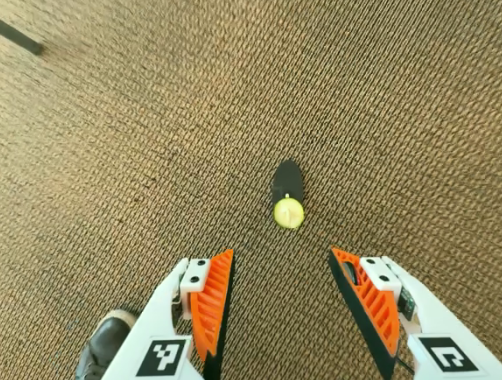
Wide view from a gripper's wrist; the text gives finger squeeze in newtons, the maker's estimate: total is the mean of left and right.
{"total": 0.0}